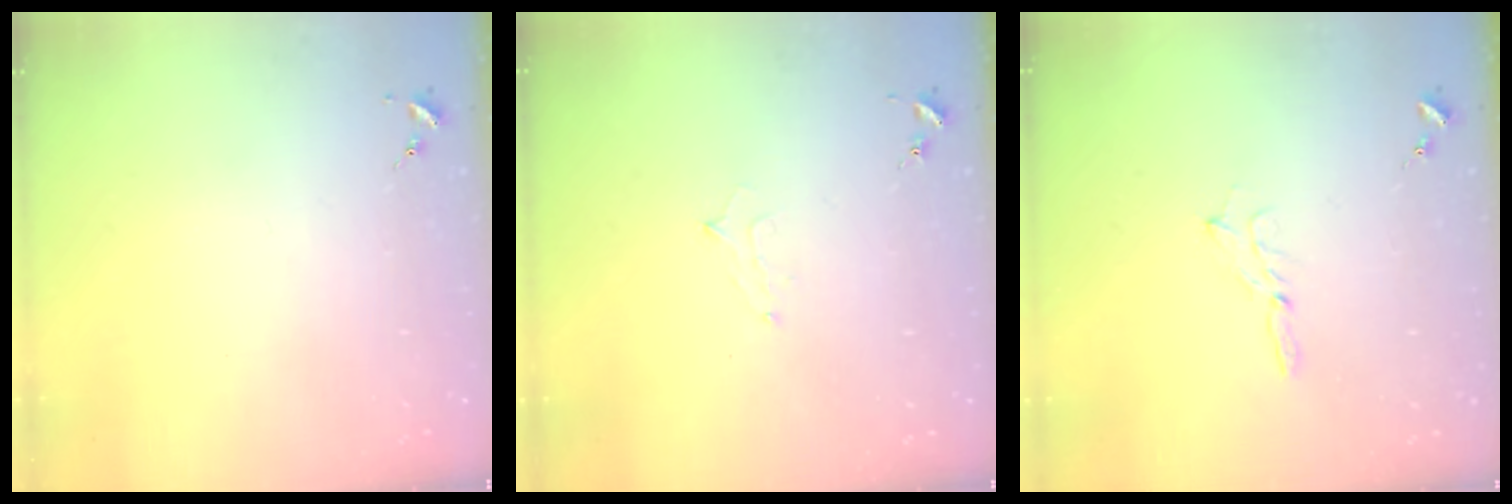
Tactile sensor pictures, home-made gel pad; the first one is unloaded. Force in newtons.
{"total": 5.8, "press": 5.7, "slide": 0.6}
{"total": 2.3, "press": 2.3, "slide": 0.2}